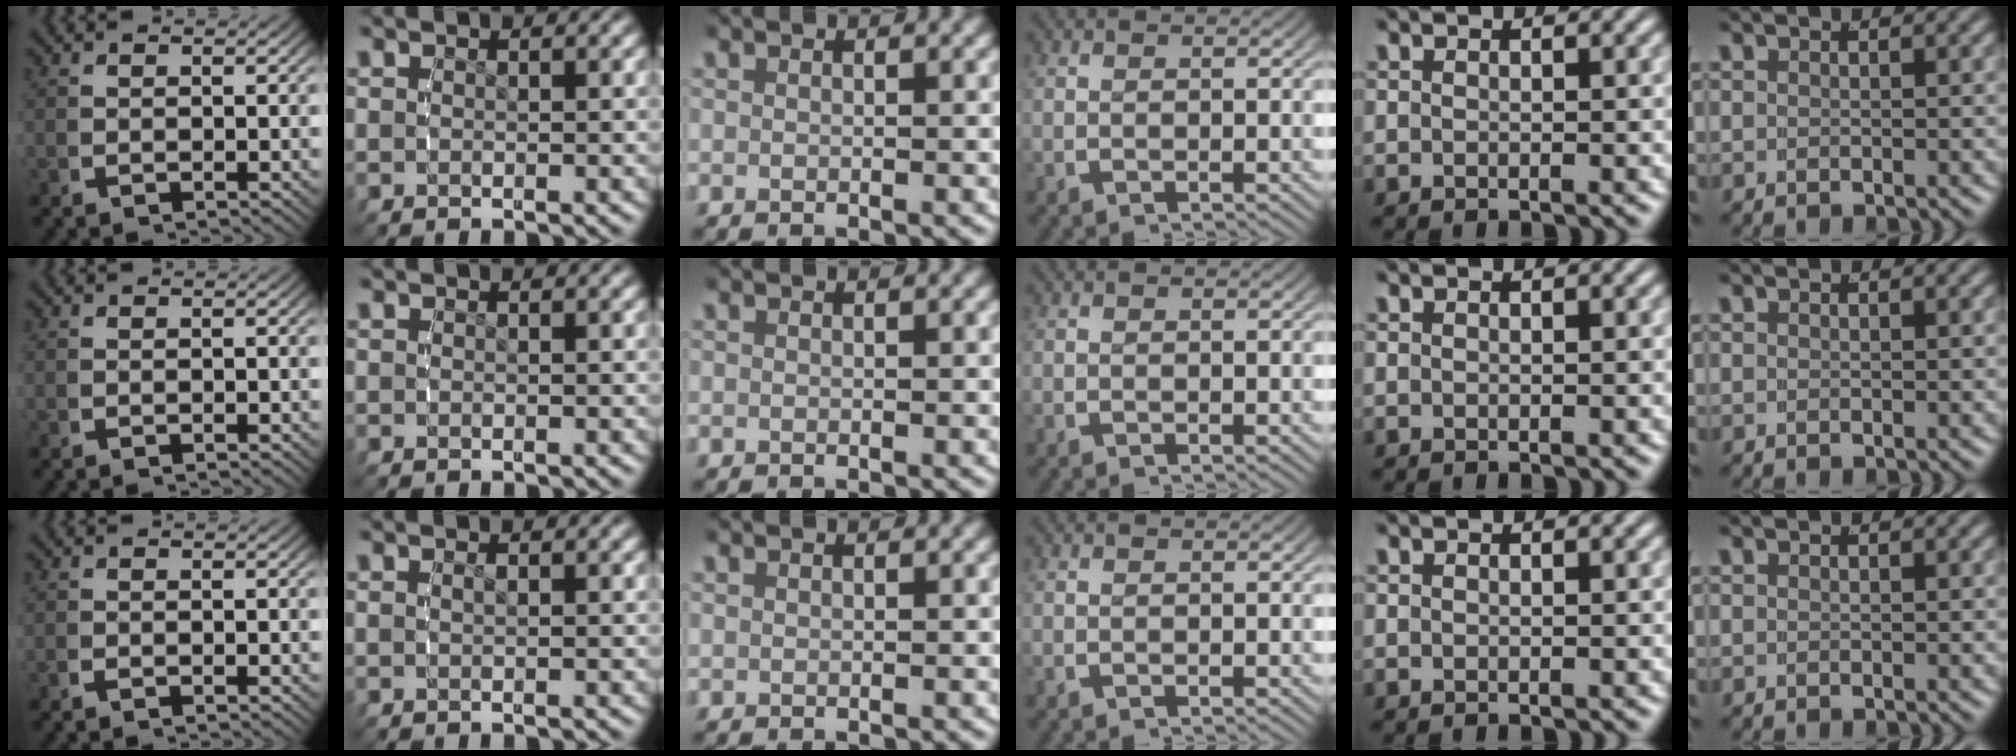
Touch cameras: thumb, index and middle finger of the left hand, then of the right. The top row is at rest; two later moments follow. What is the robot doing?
{"motion": "grasp_and_lifting", "object": "small bumper sticker"}